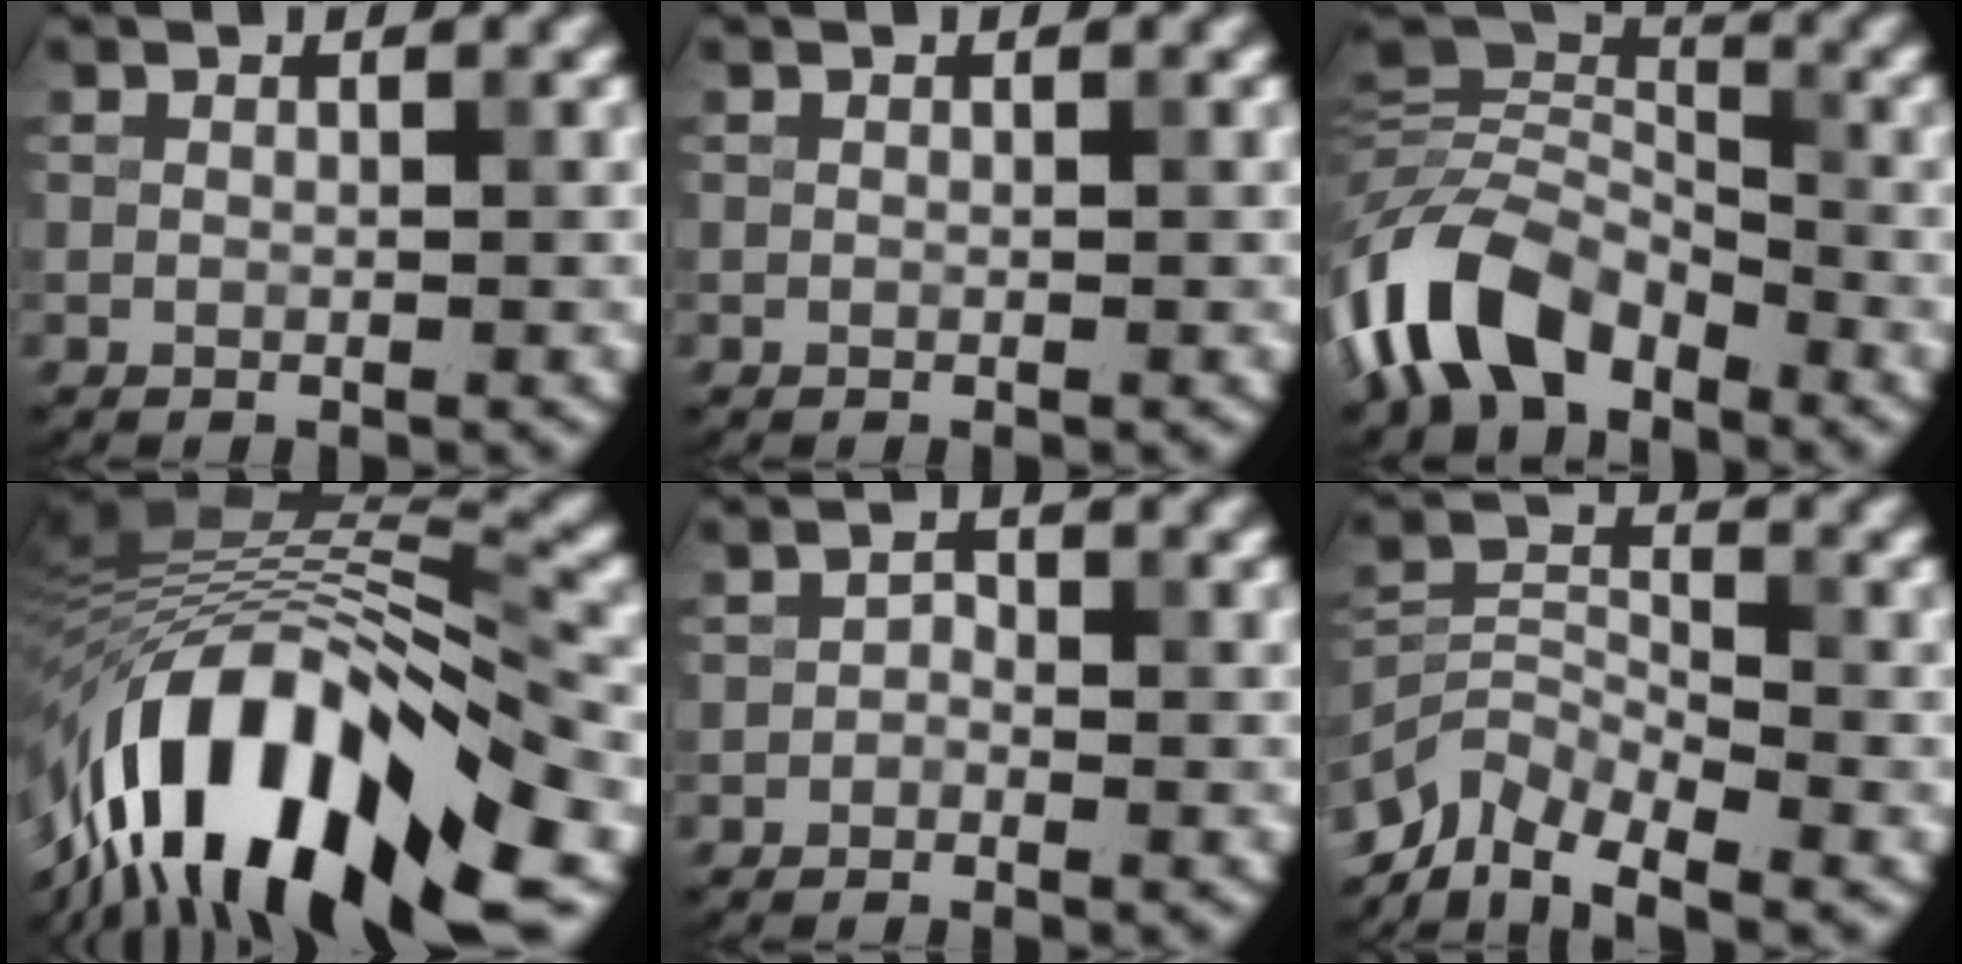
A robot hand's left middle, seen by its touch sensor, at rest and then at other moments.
{"total": 0.0}
{"total": 9.1, "force": [-5.9, 4.7, 5.0], "torque": [-0.106, 0.009, -0.120]}
{"total": 14.9, "force": [-8.9, 4.9, 10.9], "torque": [-0.191, 0.026, -0.142]}
{"total": 1.1, "force": [-1.1, 0.4, 0.0], "torque": [-0.006, 0.001, -0.012]}
{"total": 5.6, "force": [-5.2, 1.7, 1.4], "torque": [-0.033, -0.003, -0.097]}